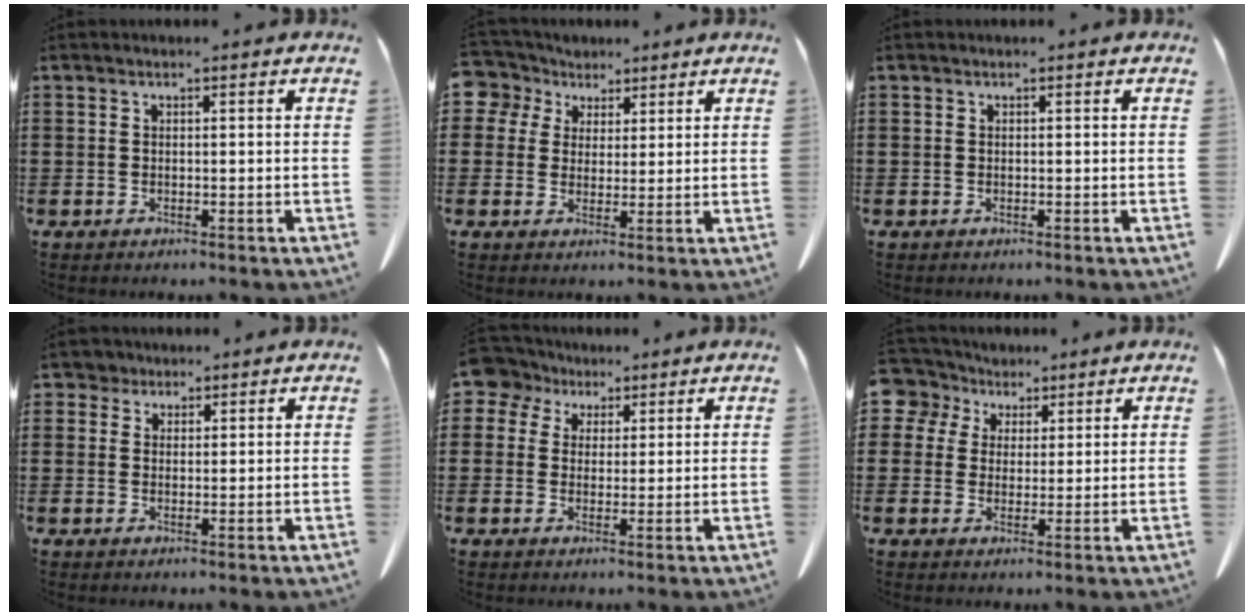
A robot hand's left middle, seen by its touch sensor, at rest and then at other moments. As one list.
[{"total": 4.9, "force": [2.8, 4.0, 0.7], "torque": [-0.040, 0.004, 0.049]}, {"total": 0.0}, {"total": 2.6, "force": [2.0, 1.6, 0.5], "torque": [-0.020, 0.010, 0.038]}, {"total": 5.5, "force": [3.3, 4.1, 1.6], "torque": [-0.048, 0.003, 0.060]}, {"total": 5.4, "force": [3.2, 4.3, 0.9], "torque": [-0.048, 0.002, 0.058]}]